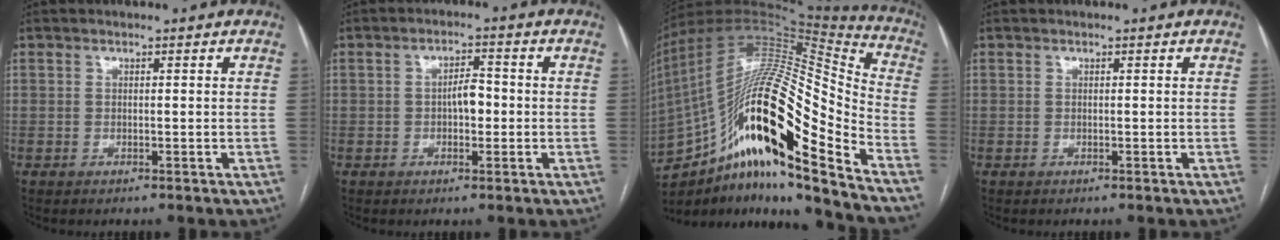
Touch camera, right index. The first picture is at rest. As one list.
[{"total": 3.5, "force": [-0.4, 1.5, 3.2], "torque": [-0.049, 0.009, -0.007]}, {"total": 28.7, "force": [-14.9, 4.7, 24.1], "torque": [-0.417, 0.012, -0.254]}, {"total": 0.0}]